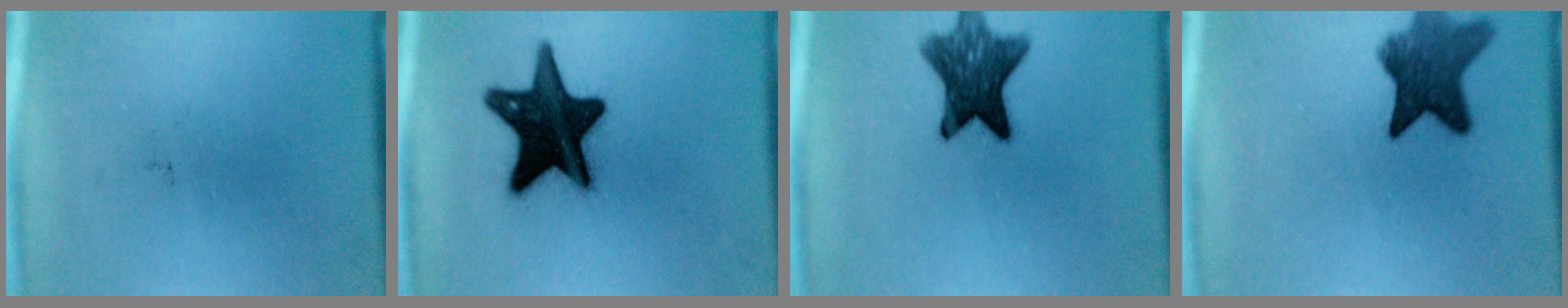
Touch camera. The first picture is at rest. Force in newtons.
{"total": 17.7}
{"total": 10.0}
{"total": 8.4}